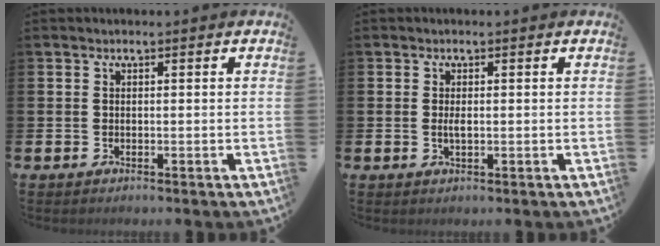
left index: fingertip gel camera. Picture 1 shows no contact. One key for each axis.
{"total": 1.3, "fx": 0.1, "fy": 0.5, "fz": 1.3, "tx": -0.022, "ty": 0.001, "tz": -0.001}